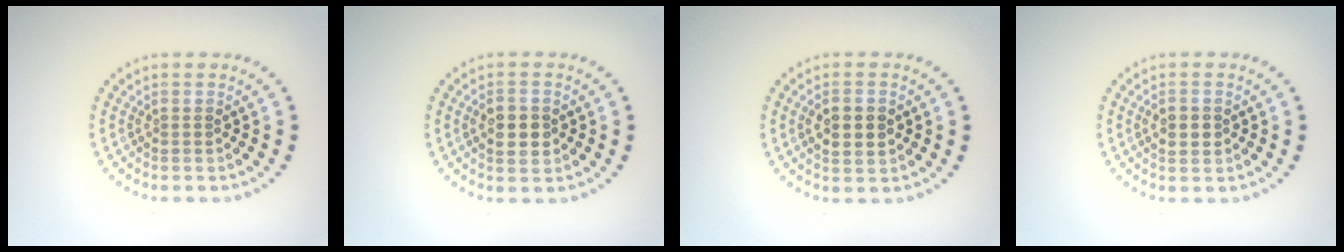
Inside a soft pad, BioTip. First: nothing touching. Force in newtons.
{"total": 2.9, "press": 2.9, "slide": 0.1}
{"total": 3.0, "press": 3.0, "slide": 0.1}
{"total": 2.3, "press": 2.3, "slide": 0.1}